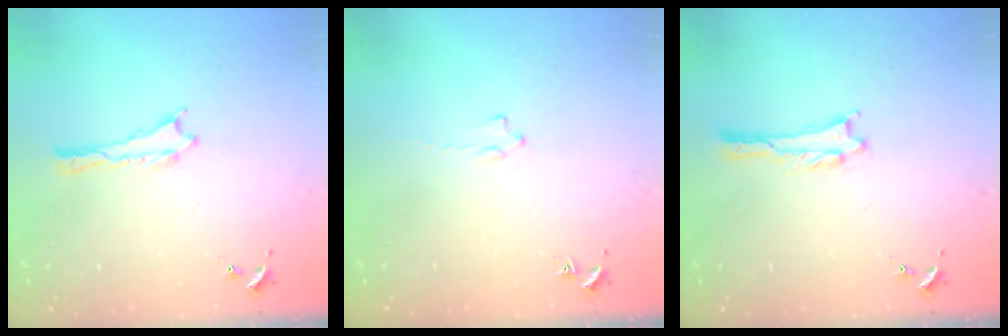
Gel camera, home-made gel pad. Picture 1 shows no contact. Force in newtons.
{"total": 0.8, "press": 0.7, "slide": 0.2}
{"total": 1.0, "press": 1.0, "slide": 0.1}